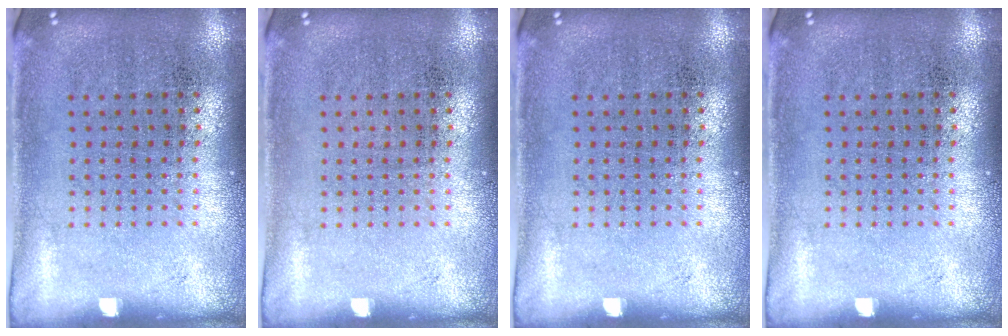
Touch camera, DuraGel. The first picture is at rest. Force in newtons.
{"total": 0.0}
{"total": 0.0}
{"total": 0.0}